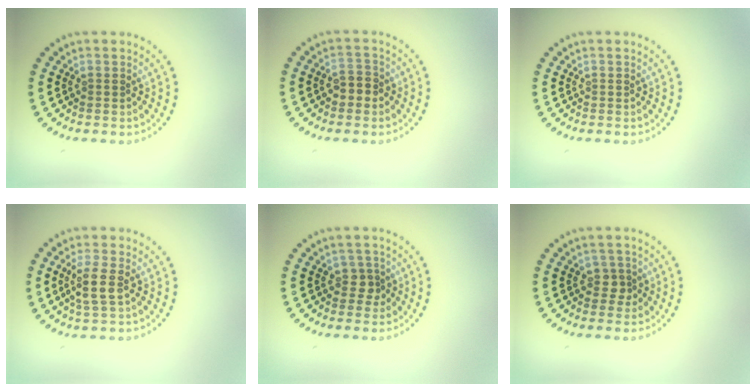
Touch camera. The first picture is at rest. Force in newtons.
{"total": 1.7, "press": 1.7, "slide": 0.3}
{"total": 0.0}
{"total": 2.4, "press": 2.0, "slide": 1.2}
{"total": 1.4, "press": 1.1, "slide": 0.8}
{"total": 1.4, "press": 1.1, "slide": 0.9}